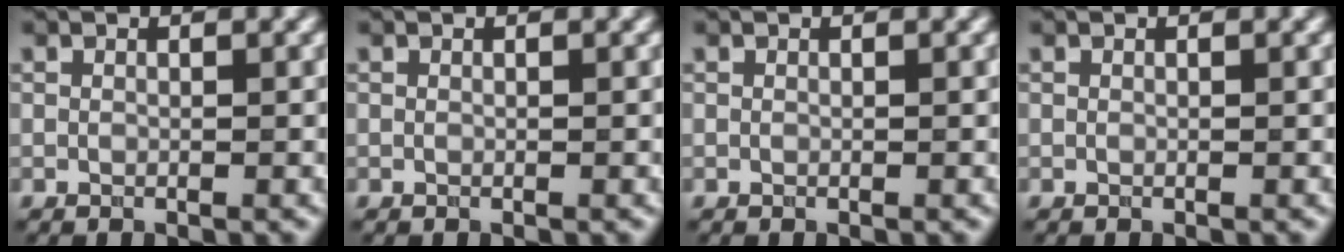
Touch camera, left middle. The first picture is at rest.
{"total": 0.0}
{"total": 0.0}
{"total": 0.0}